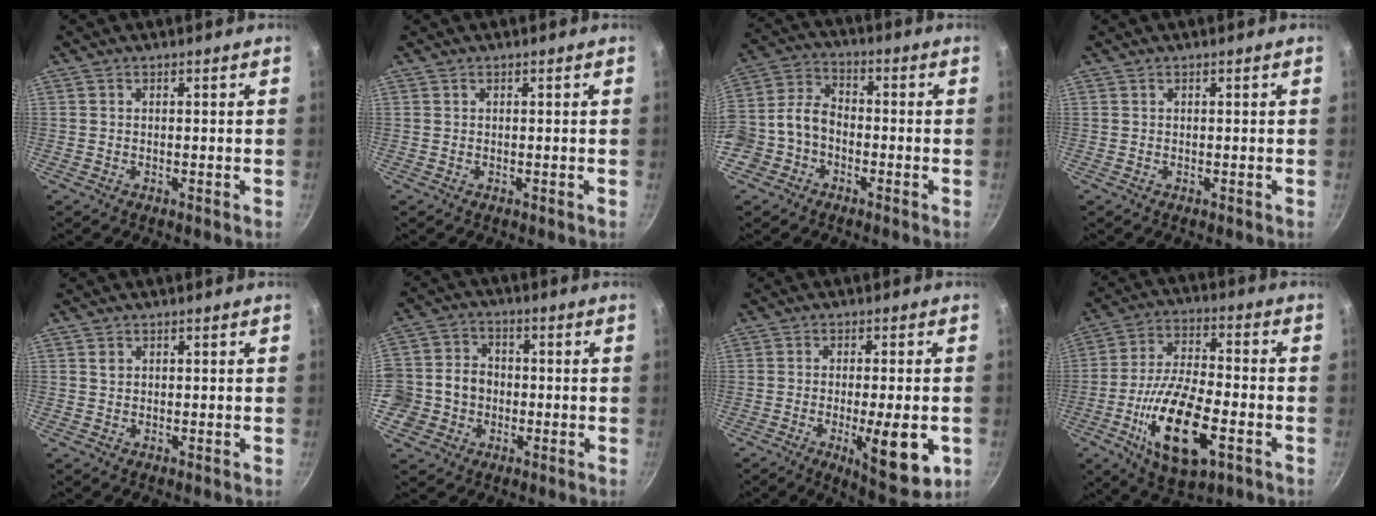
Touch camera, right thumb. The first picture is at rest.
{"total": 0.0}
{"total": 11.0, "force": [-4.0, 8.3, 6.0], "torque": [-0.111, 0.053, -0.089]}
{"total": 0.0}
{"total": 1.1, "force": [0.4, 0.9, 0.4], "torque": [-0.005, -0.001, 0.006]}
{"total": 11.9, "force": [-2.2, 10.7, 4.8], "torque": [-0.079, 0.031, -0.047]}
{"total": 12.8, "force": [-3.7, 3.7, 11.7], "torque": [-0.155, 0.001, -0.044]}
{"total": 18.6, "force": [-6.5, 7.9, 15.5], "torque": [-0.282, 0.020, -0.114]}